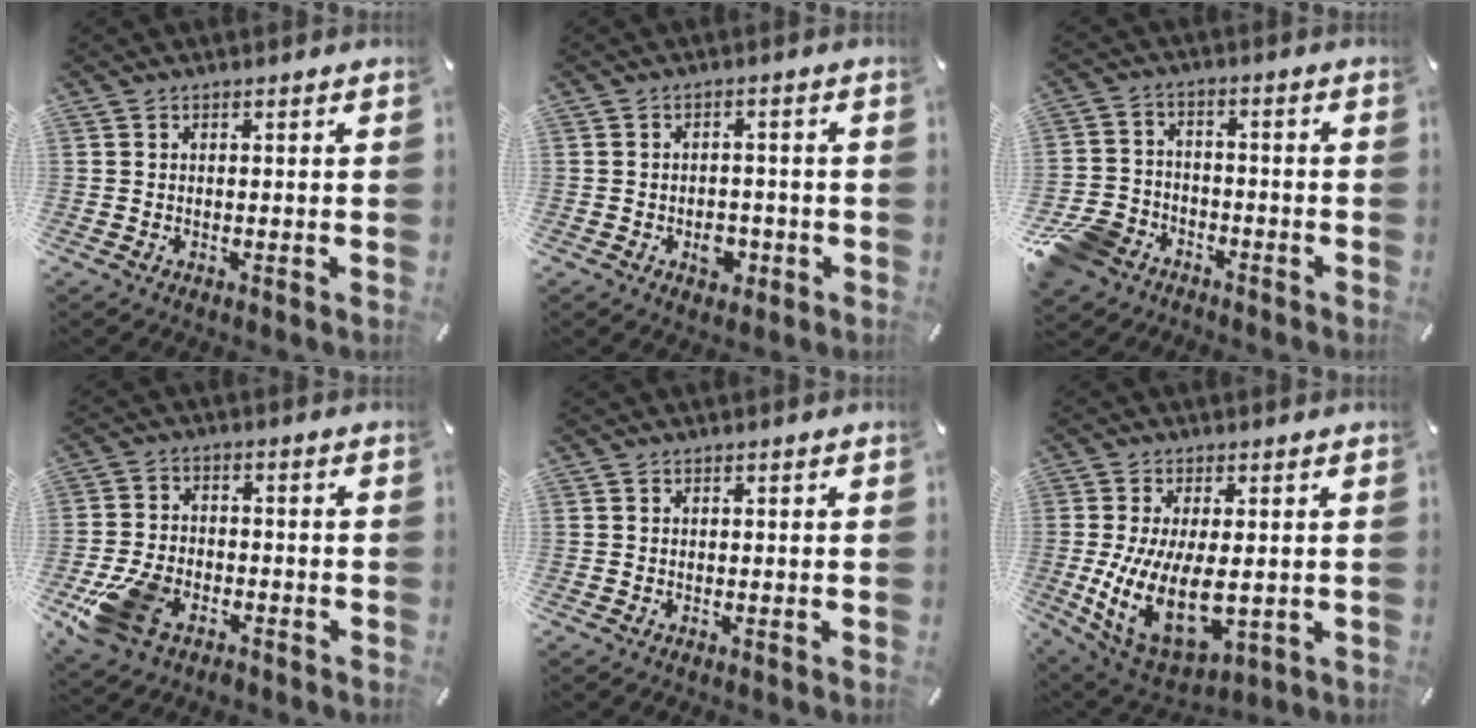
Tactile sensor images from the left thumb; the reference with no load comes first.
{"total": 4.7, "force": [-1.8, 3.4, 2.8], "torque": [-0.035, 0.006, -0.029]}
{"total": 9.2, "force": [-6.4, 6.2, 2.2], "torque": [-0.049, 0.047, -0.122]}
{"total": 10.6, "force": [-5.6, 6.6, 6.1], "torque": [-0.128, 0.023, -0.098]}
{"total": 0.0}
{"total": 16.2, "force": [-0.9, 9.0, 13.4], "torque": [-0.265, -0.021, -0.008]}